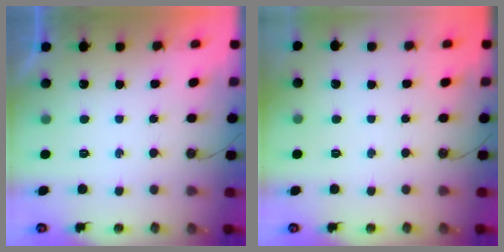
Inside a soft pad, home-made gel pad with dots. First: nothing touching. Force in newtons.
{"total": 0.0}